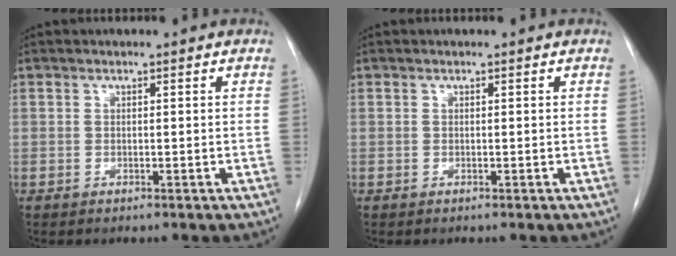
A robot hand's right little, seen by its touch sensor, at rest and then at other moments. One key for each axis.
{"total": 0.0}